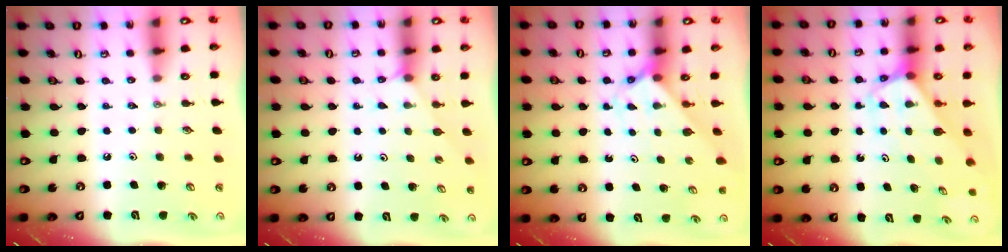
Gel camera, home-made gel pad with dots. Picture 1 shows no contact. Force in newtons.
{"total": 2.6, "press": 2.5, "slide": 0.5}
{"total": 2.3, "press": 2.3, "slide": 0.2}
{"total": 3.7, "press": 3.7, "slide": 0.4}